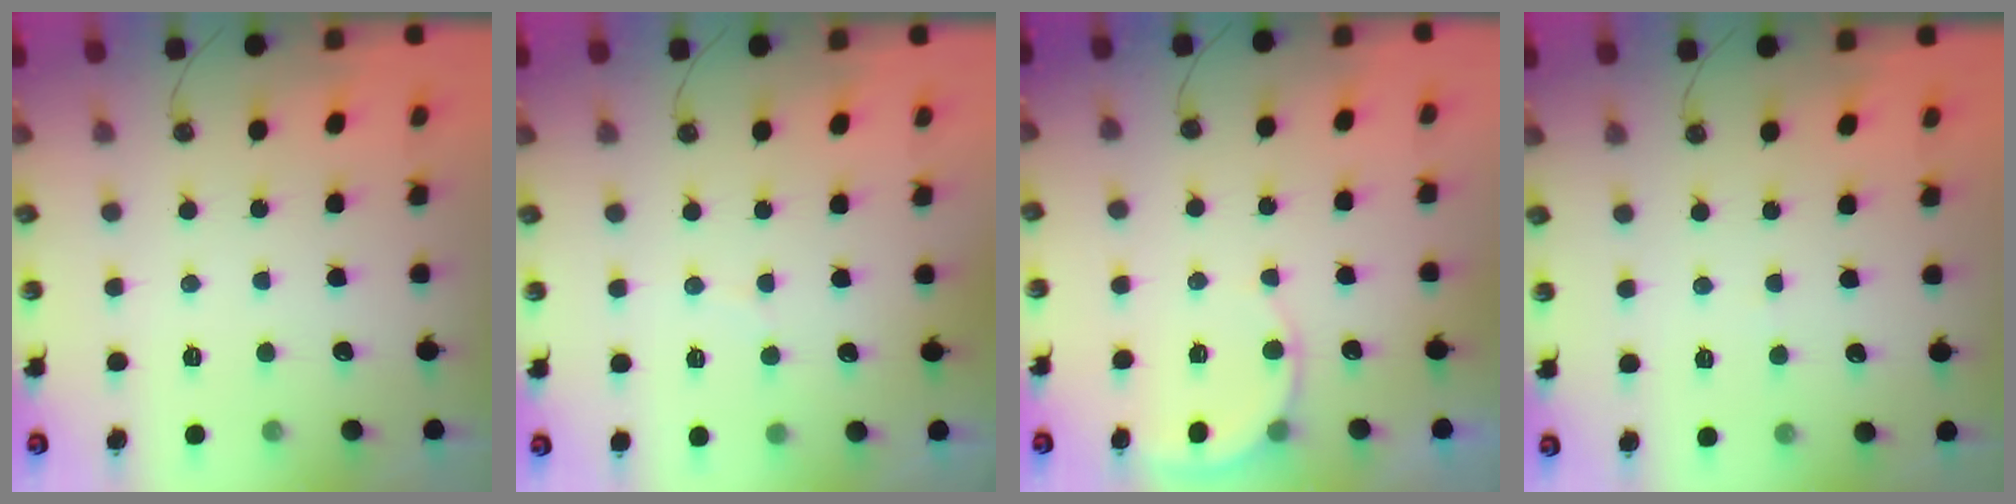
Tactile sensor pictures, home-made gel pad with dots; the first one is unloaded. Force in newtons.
{"total": 2.9, "press": 2.7, "slide": 1.1}
{"total": 4.6, "press": 4.6, "slide": 0.4}
{"total": 4.5, "press": 4.5, "slide": 0.3}